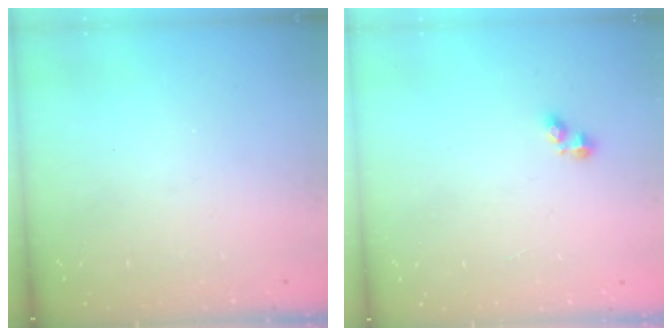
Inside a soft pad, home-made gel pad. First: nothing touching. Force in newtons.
{"total": 2.1, "press": 2.0, "slide": 0.4}